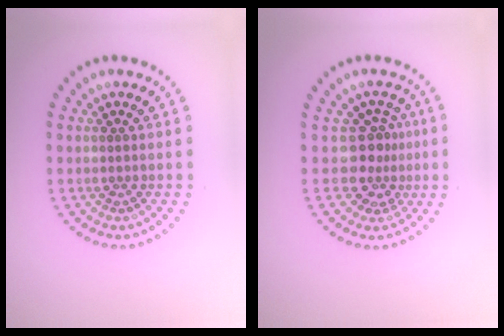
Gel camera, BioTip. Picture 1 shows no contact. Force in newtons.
{"total": 3.1, "press": 2.2, "slide": 2.1}